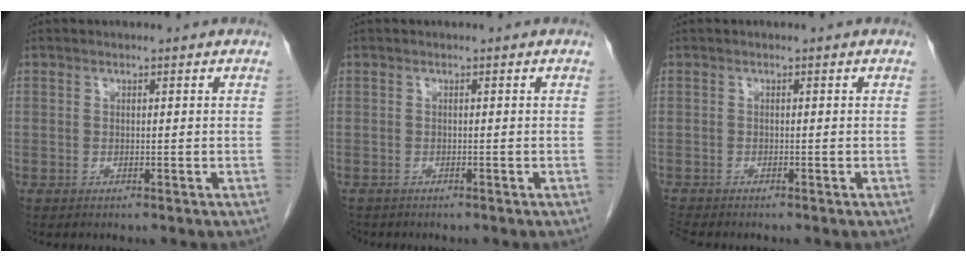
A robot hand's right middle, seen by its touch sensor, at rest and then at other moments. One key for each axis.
{"total": 2.2, "fx": -1.9, "fy": 1.1, "fz": 0.4, "tx": -0.011, "ty": -0.003, "tz": -0.032}
{"total": 1.7, "fx": -1.6, "fy": 0.0, "fz": 0.0, "tx": -0.005, "ty": -0.009, "tz": -0.031}